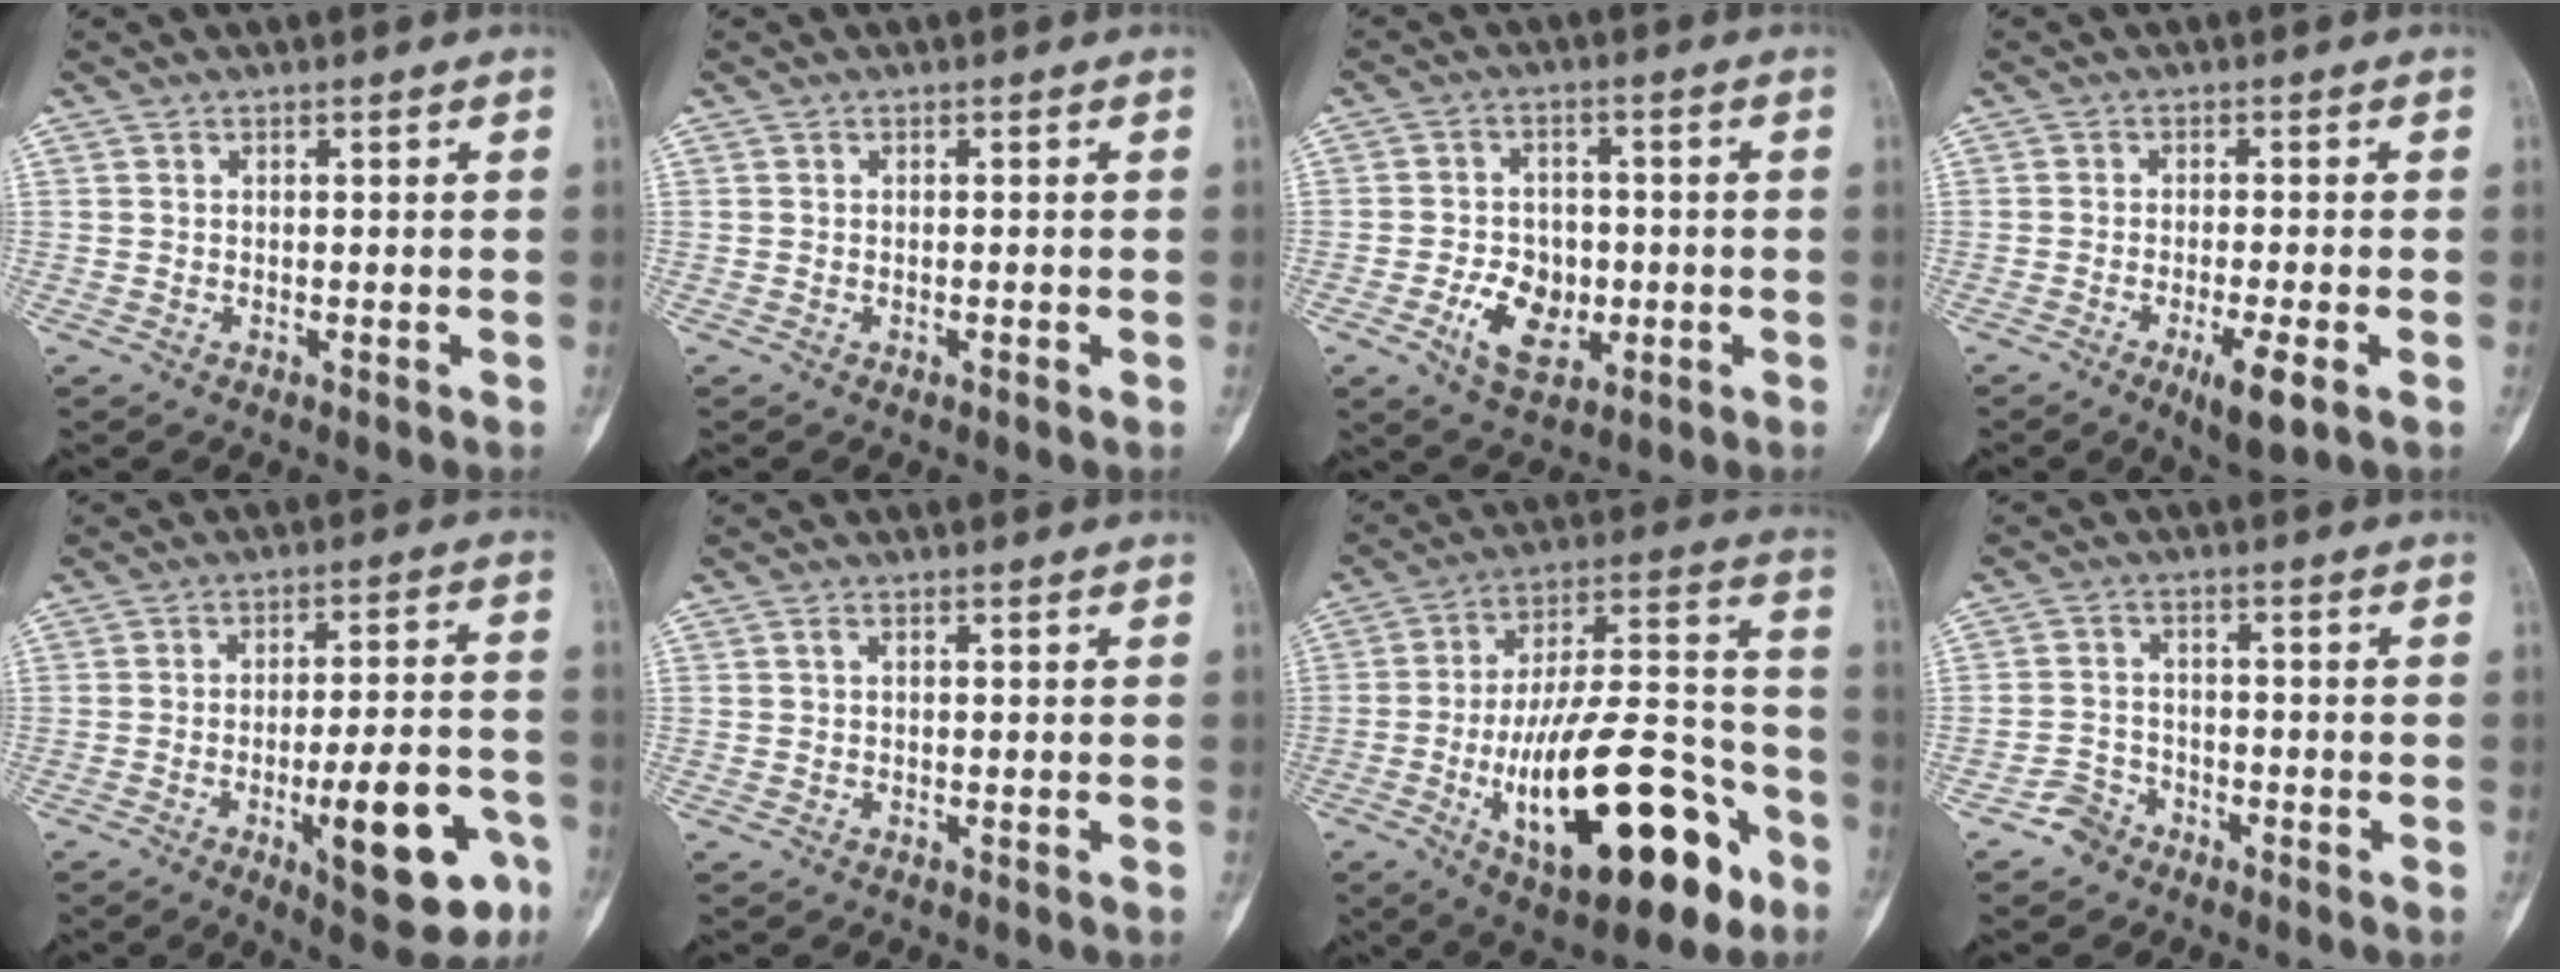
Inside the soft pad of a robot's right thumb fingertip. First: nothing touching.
{"total": 0.7, "force": [-0.1, 0.1, 0.7], "torque": [-0.009, 0.000, -0.001]}
{"total": 6.9, "force": [-2.1, 4.8, 4.5], "torque": [-0.058, 0.007, -0.031]}
{"total": 6.1, "force": [-2.6, 1.1, 5.4], "torque": [-0.096, -0.008, -0.041]}
{"total": 16.2, "force": [-6.1, 5.2, 14.1], "torque": [-0.180, 0.027, -0.078]}
{"total": 0.6, "force": [0.2, 0.3, 0.4], "torque": [-0.010, 0.001, 0.003]}
{"total": 28.7, "force": [-11.3, 11.2, 23.9], "torque": [-0.372, 0.058, -0.164]}
{"total": 3.6, "force": [-2.7, 2.3, 0.3], "torque": [0.004, 0.019, -0.055]}